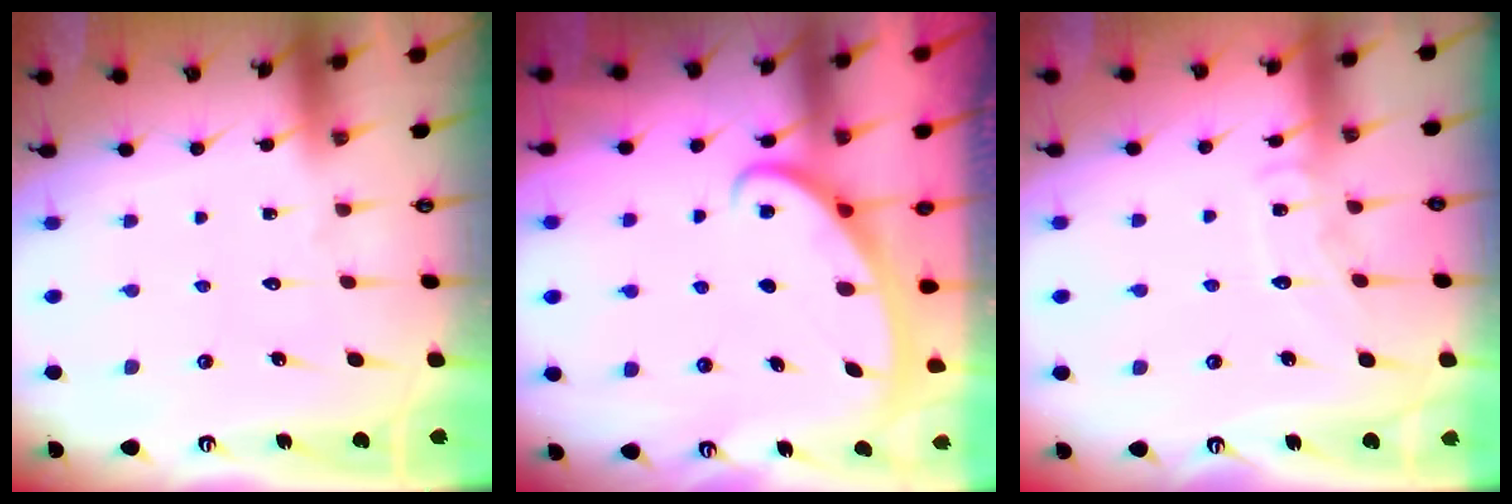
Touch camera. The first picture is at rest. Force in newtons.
{"total": 2.6, "press": 2.6, "slide": 0.4}
{"total": 7.4, "press": 7.3, "slide": 0.6}